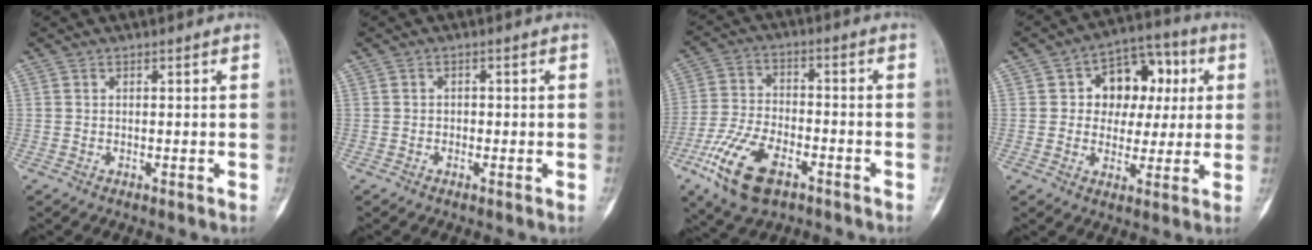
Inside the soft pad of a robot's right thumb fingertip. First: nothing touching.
{"total": 0.9, "force": [-0.3, 0.9, 0.2], "torque": [0.008, 0.002, -0.009]}
{"total": 13.8, "force": [-7.1, 6.8, 9.7], "torque": [-0.191, 0.016, -0.133]}
{"total": 13.1, "force": [2.6, 9.8, 8.4], "torque": [-0.059, 0.017, 0.033]}